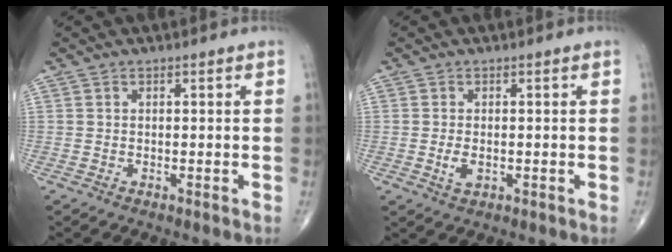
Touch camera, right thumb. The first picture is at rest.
{"total": 2.4, "force": [-0.3, 1.3, 2.0], "torque": [-0.041, -0.005, -0.005]}